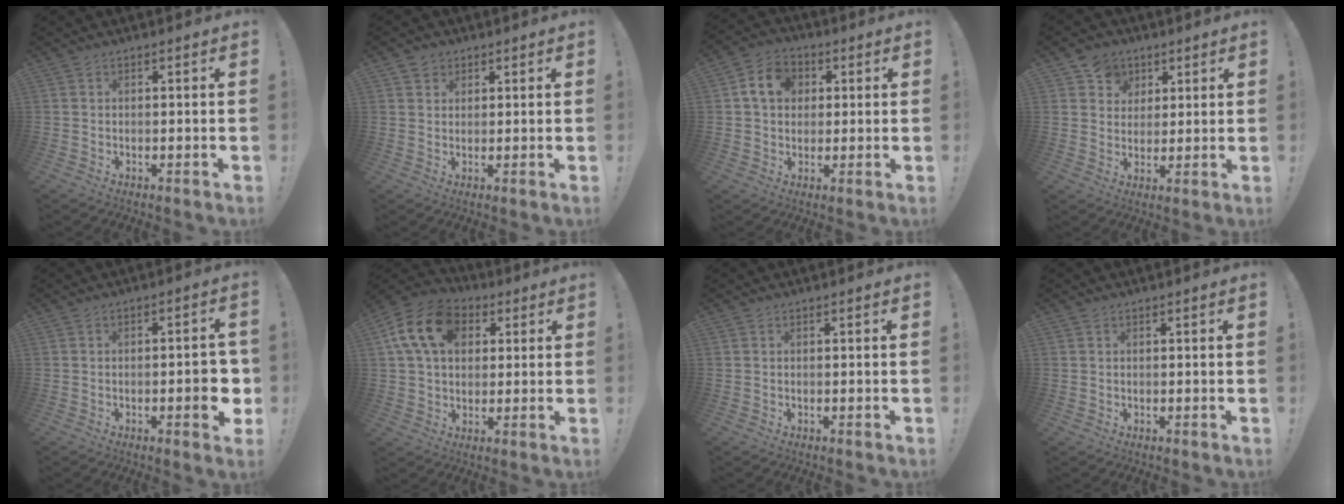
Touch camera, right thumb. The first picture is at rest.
{"total": 3.1, "force": [2.1, 2.3, 0.3], "torque": [0.002, -0.008, 0.036]}
{"total": 10.2, "force": [2.6, 8.4, 5.2], "torque": [-0.073, 0.007, 0.053]}
{"total": 7.6, "force": [3.7, 6.5, 1.4], "torque": [-0.016, -0.028, 0.074]}
{"total": 7.3, "force": [-1.8, 2.5, 6.6], "torque": [-0.073, 0.002, -0.028]}
{"total": 16.5, "force": [5.5, 12.1, 9.8], "torque": [-0.155, -0.005, 0.106]}
{"total": 0.0}
{"total": 0.5, "force": [0.2, 0.5, -0.1], "torque": [0.007, -0.002, 0.002]}